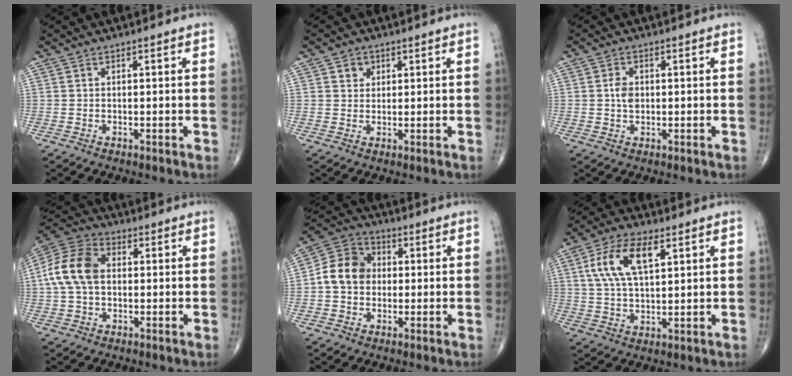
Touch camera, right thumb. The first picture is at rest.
{"total": 2.6, "force": [1.2, 2.2, 0.8], "torque": [0.002, -0.005, 0.016]}
{"total": 2.8, "force": [0.1, 2.0, 2.0], "torque": [-0.030, 0.002, 0.000]}
{"total": 11.5, "force": [0.8, 7.8, 8.4], "torque": [-0.171, 0.030, 0.007]}
{"total": 9.4, "force": [0.1, 7.7, 5.4], "torque": [-0.084, 0.027, -0.012]}
{"total": 11.1, "force": [4.1, 5.1, 9.0], "torque": [-0.176, -0.001, 0.078]}